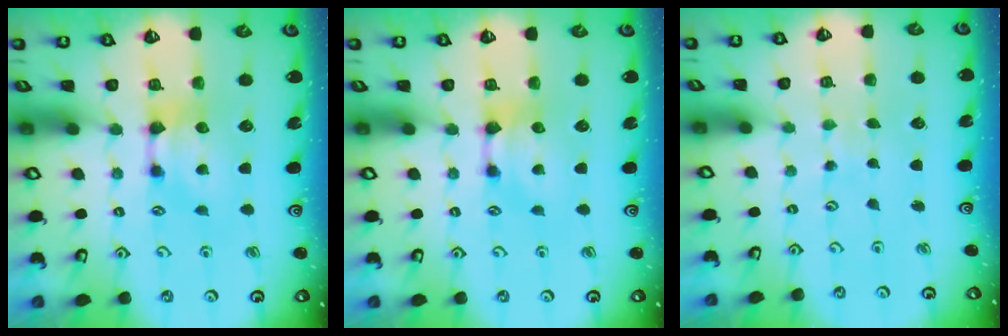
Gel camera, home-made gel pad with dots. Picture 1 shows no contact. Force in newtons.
{"total": 0.0}
{"total": 5.5, "press": 5.5, "slide": 0.3}